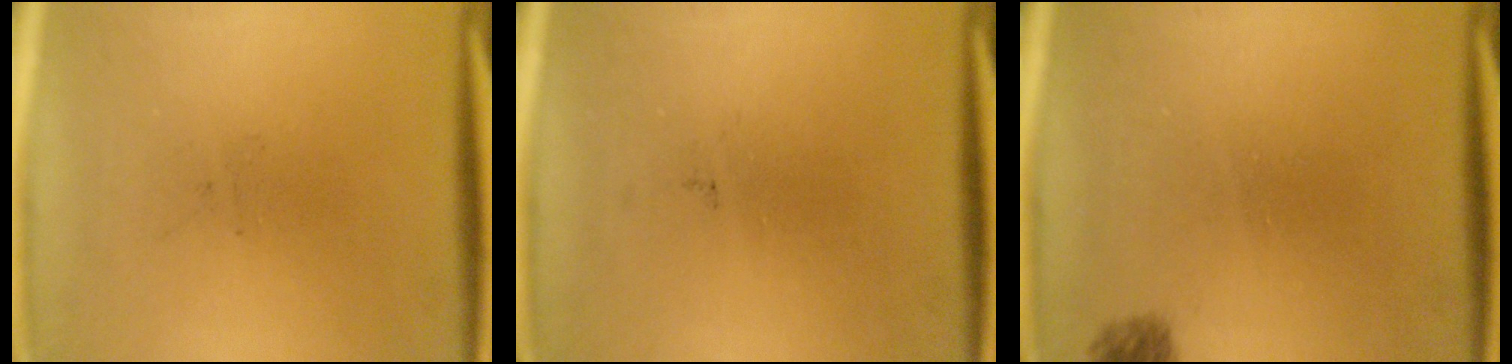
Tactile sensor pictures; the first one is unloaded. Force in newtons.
{"total": 0.0}
{"total": 1.4}